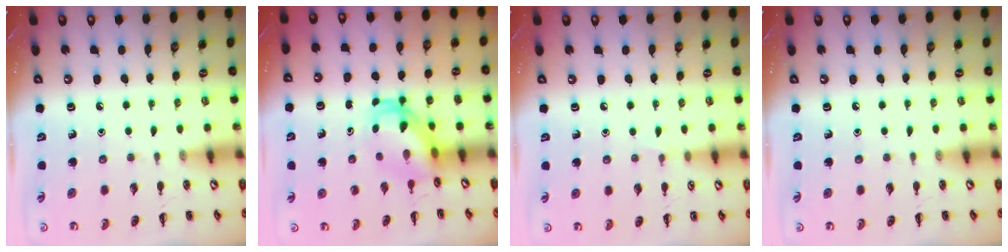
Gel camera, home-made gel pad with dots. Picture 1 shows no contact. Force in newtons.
{"total": 4.8, "press": 4.6, "slide": 1.1}
{"total": 3.4, "press": 3.2, "slide": 1.3}
{"total": 0.0}